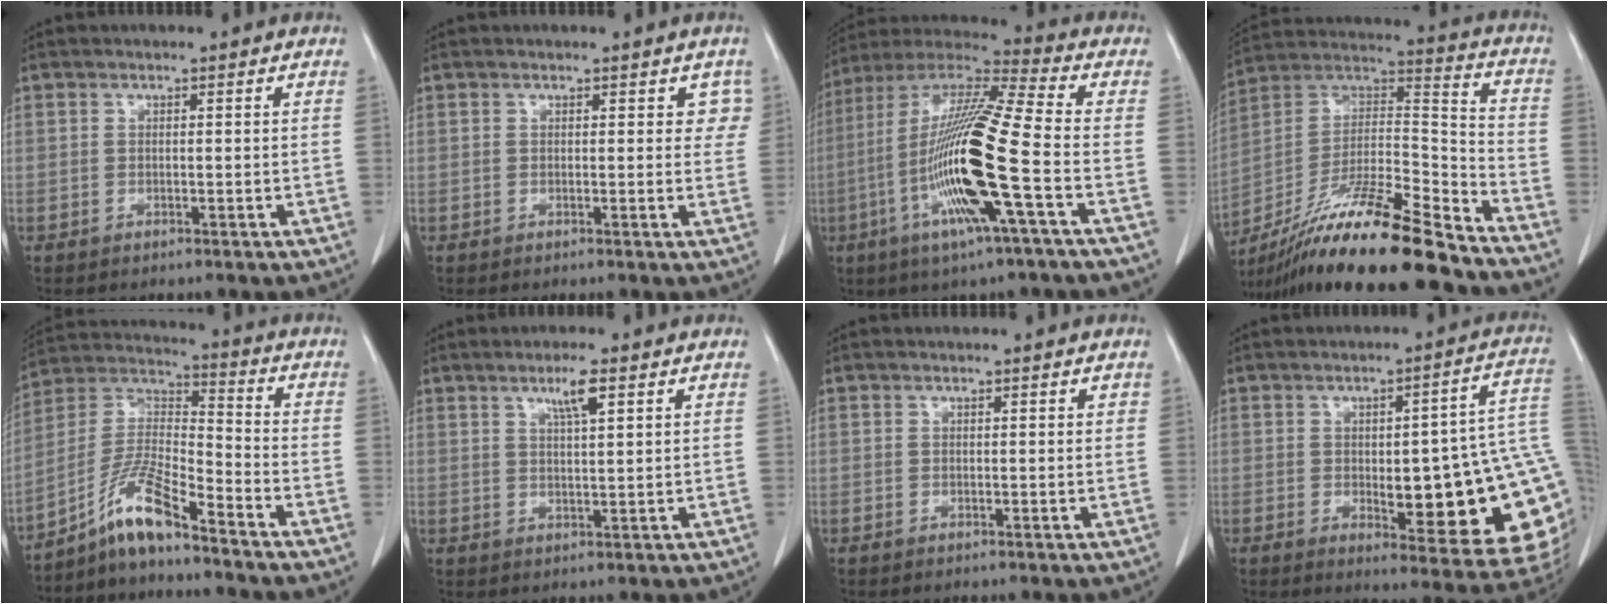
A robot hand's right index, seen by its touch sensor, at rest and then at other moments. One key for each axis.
{"total": 2.7, "fx": 1.4, "fy": 1.8, "fz": 1.4, "tx": 0.007, "ty": 0.004, "tz": 0.009}
{"total": 19.0, "fx": -5.0, "fy": 0.0, "fz": 18.3, "tx": -0.370, "ty": -0.012, "tz": -0.105}
{"total": 23.9, "fx": -18.7, "fy": 1.5, "fz": 14.8, "tx": -0.261, "ty": -0.010, "tz": -0.335}
{"total": 9.6, "fx": -7.2, "fy": 0.5, "fz": 6.4, "tx": -0.138, "ty": 0.005, "tz": -0.140}
{"total": 3.9, "fx": 2.2, "fy": 0.1, "fz": 3.3, "tx": -0.059, "ty": -0.001, "tz": 0.038}
{"total": 0.6, "fx": 0.4, "fy": 0.3, "fz": 0.3, "tx": -0.002, "ty": 0.001, "tz": 0.002}
{"total": 21.5, "fx": -1.4, "fy": 5.0, "fz": 20.9, "tx": -0.175, "ty": 0.015, "tz": 0.000}